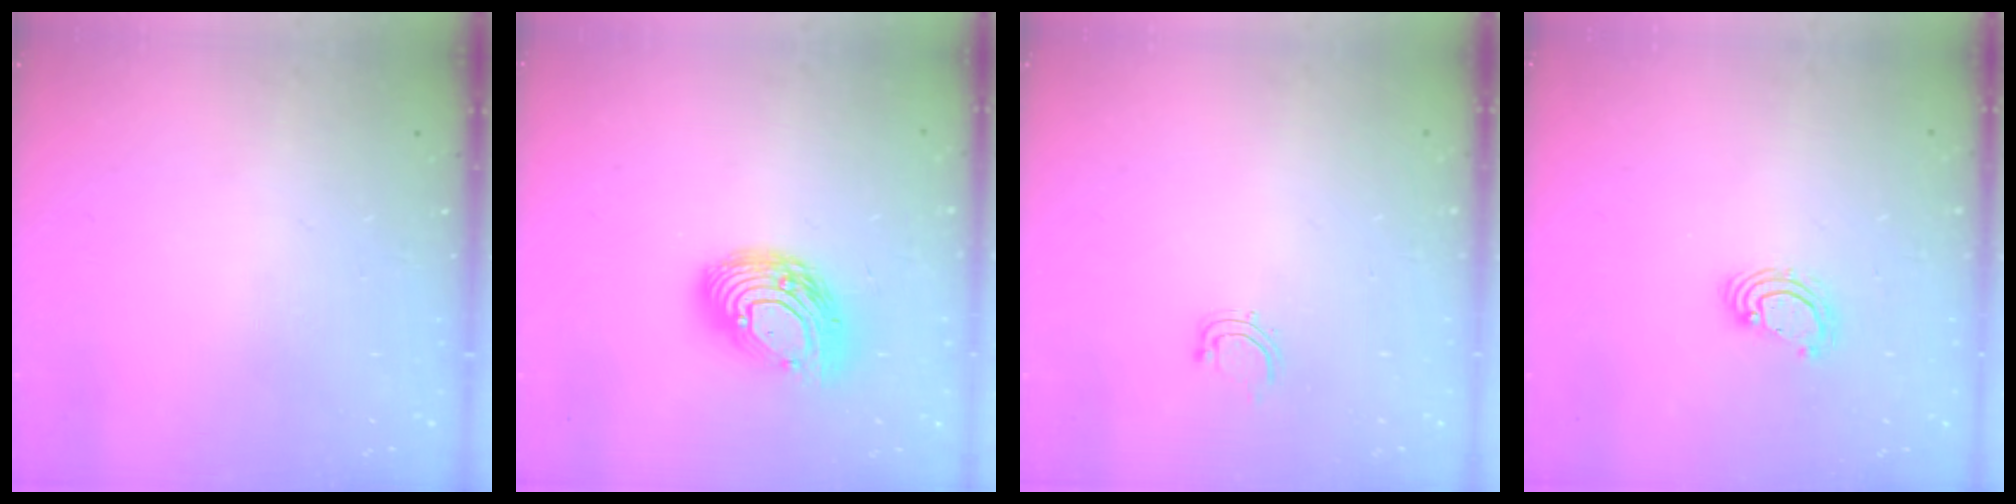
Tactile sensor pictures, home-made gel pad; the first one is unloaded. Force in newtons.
{"total": 15.3, "press": 15.3, "slide": 1.2}
{"total": 2.8, "press": 2.7, "slide": 0.5}
{"total": 4.3, "press": 4.3, "slide": 0.2}